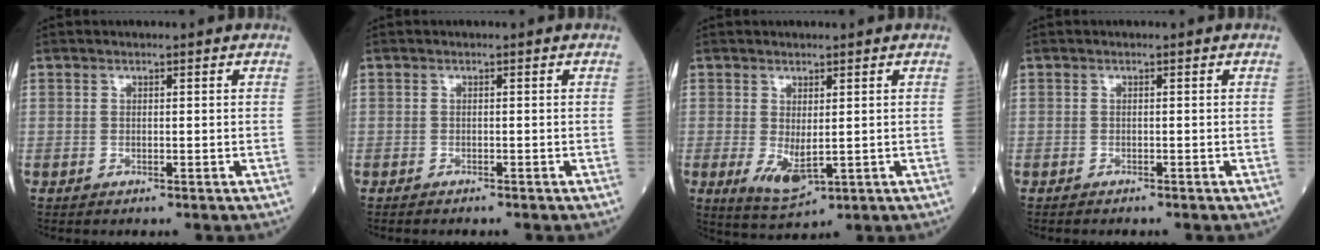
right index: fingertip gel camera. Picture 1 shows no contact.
{"total": 1.3, "force": [-1.1, 0.2, 0.5], "torque": [-0.009, -0.002, -0.014]}
{"total": 4.6, "force": [-0.8, 1.8, 4.2], "torque": [-0.079, -0.014, -0.004]}
{"total": 1.2, "force": [-1.0, 0.2, 0.4], "torque": [-0.008, -0.002, -0.013]}